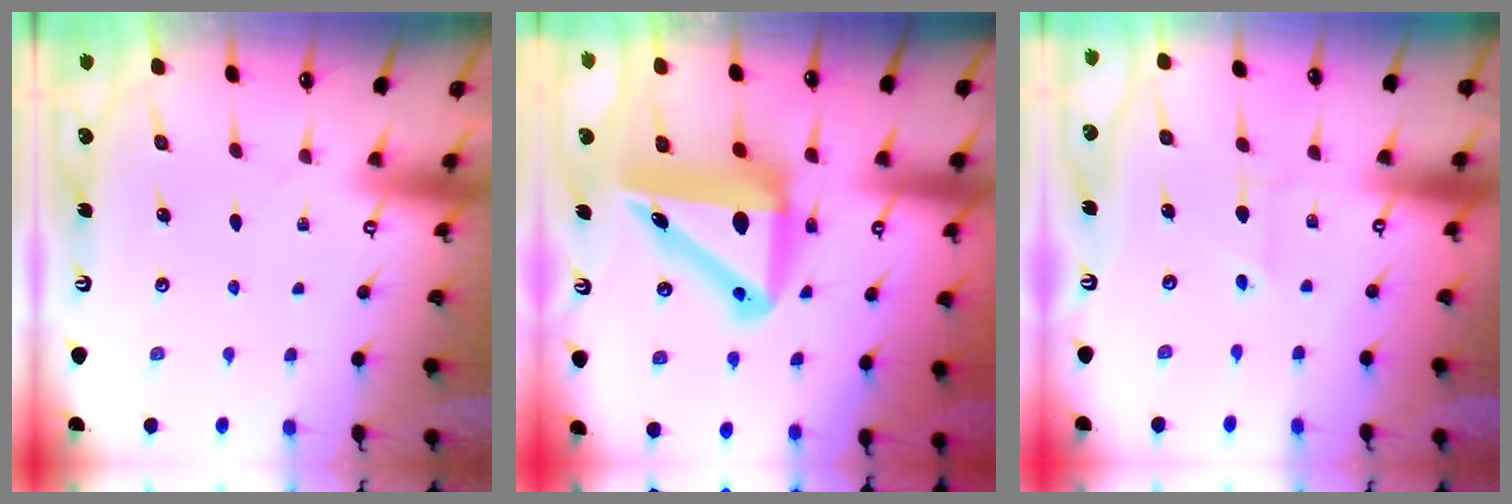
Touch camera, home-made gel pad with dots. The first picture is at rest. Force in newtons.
{"total": 14.3, "press": 13.7, "slide": 4.0}
{"total": 1.8, "press": 1.8, "slide": 0.2}